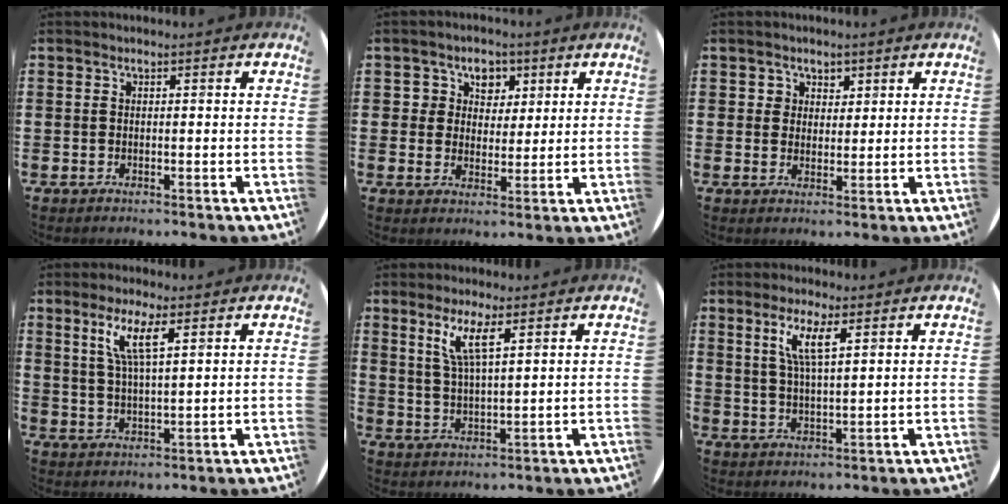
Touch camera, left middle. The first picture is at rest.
{"total": 4.3, "force": [2.2, 3.6, 0.8], "torque": [-0.017, 0.011, 0.036]}
{"total": 2.5, "force": [1.5, 2.0, 0.1], "torque": [0.008, 0.004, 0.024]}
{"total": 5.8, "force": [3.4, 1.1, 4.6], "torque": [-0.092, 0.003, 0.055]}
{"total": 5.4, "force": [3.4, 1.0, 4.0], "torque": [-0.089, 0.004, 0.058]}
{"total": 5.3, "force": [3.1, 1.1, 4.3], "torque": [-0.084, 0.004, 0.049]}